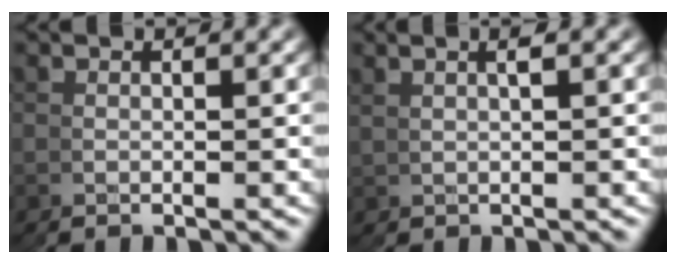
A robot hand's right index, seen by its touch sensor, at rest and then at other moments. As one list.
[{"total": 1.3, "force": [0.8, -0.6, 0.8], "torque": [-0.008, 0.015, 0.016]}]